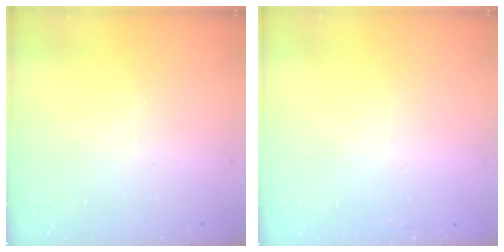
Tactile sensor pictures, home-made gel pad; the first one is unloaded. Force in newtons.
{"total": 1.6, "press": 1.6, "slide": 0.1}